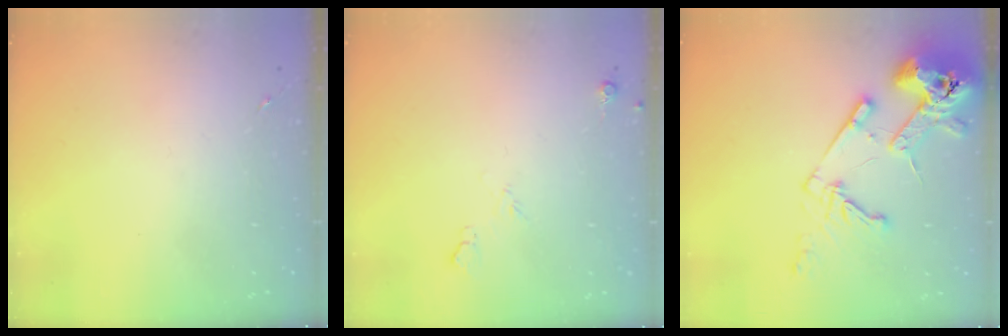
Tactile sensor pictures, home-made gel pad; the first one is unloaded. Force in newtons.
{"total": 4.6, "press": 4.5, "slide": 0.8}
{"total": 16.7, "press": 16.5, "slide": 2.2}